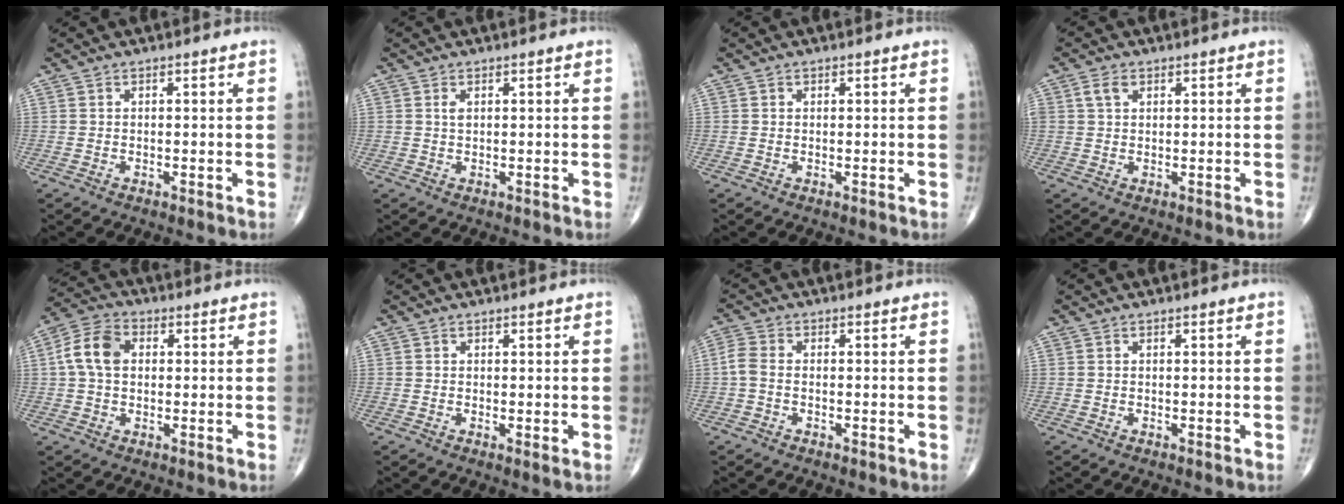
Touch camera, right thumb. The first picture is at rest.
{"total": 1.0, "force": [0.4, 0.5, 0.8], "torque": [-0.016, 0.002, 0.008]}
{"total": 0.0}
{"total": 2.6, "force": [1.1, 1.7, 1.6], "torque": [-0.030, 0.005, 0.022]}
{"total": 8.0, "force": [1.0, 5.5, 5.7], "torque": [-0.110, 0.020, 0.013]}
{"total": 0.9, "force": [0.1, 0.2, 0.9], "torque": [-0.017, -0.005, 0.000]}
{"total": 3.0, "force": [-0.5, 1.9, 2.3], "torque": [-0.056, 0.006, -0.019]}
{"total": 0.0}